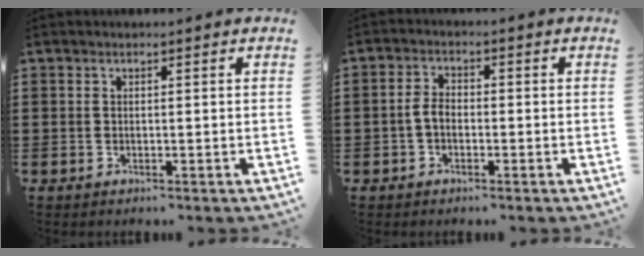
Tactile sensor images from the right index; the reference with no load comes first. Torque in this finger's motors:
{"motor_torque": [0.67, -0.37, 0.33, 0.09]}